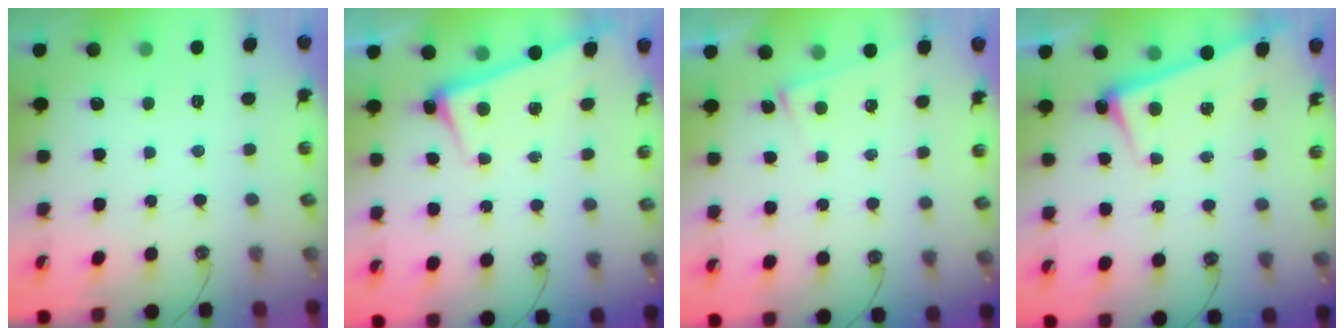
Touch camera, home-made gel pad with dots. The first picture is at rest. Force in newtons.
{"total": 2.6, "press": 2.5, "slide": 0.7}
{"total": 3.6, "press": 3.6, "slide": 0.3}
{"total": 2.6, "press": 2.4, "slide": 0.9}